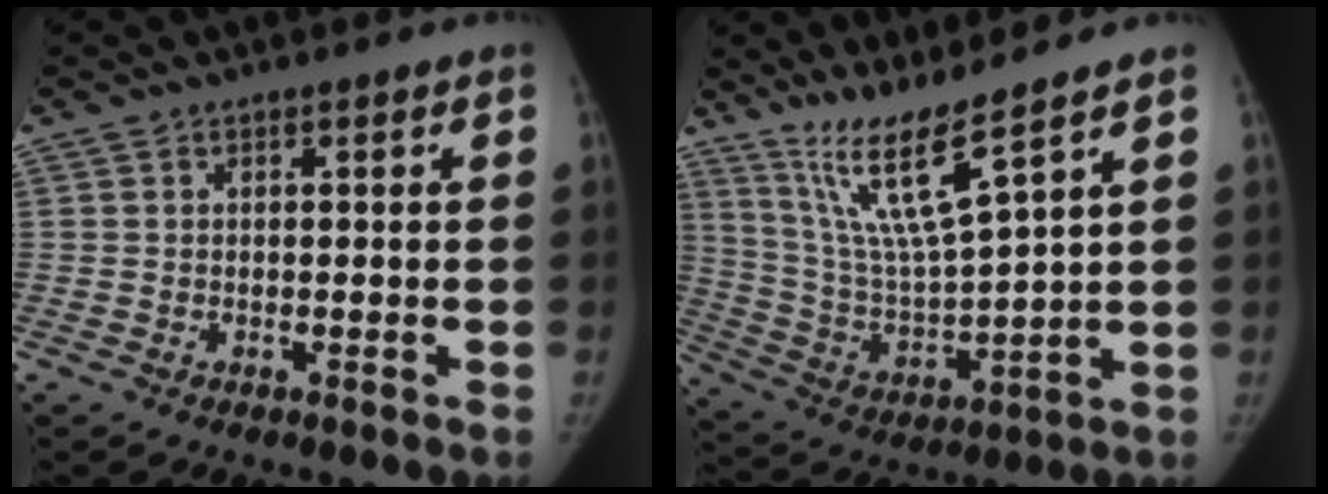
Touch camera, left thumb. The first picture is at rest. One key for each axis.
{"total": 12.7, "fx": 9.2, "fy": -0.1, "fz": 8.8, "tx": -0.164, "ty": -0.065, "tz": 0.191}